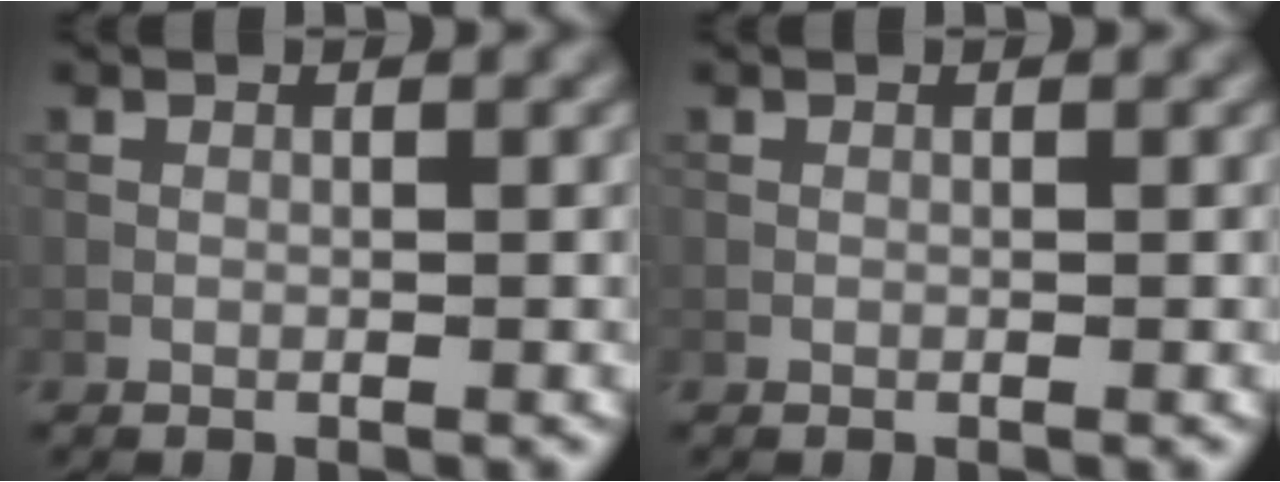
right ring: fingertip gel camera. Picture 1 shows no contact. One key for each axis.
{"total": 0.0}